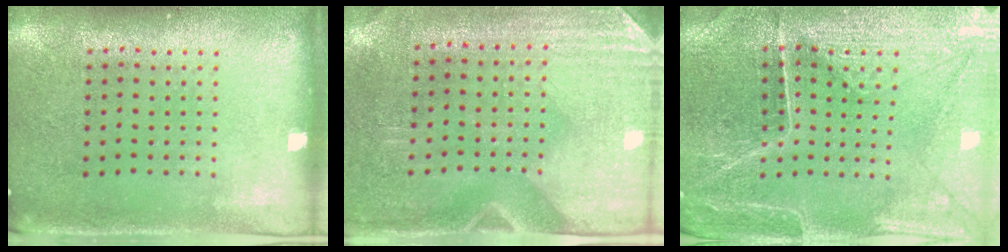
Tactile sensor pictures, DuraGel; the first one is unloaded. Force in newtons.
{"total": 2.9, "press": 2.5, "slide": 1.4}
{"total": 2.7, "press": 2.7, "slide": 0.2}